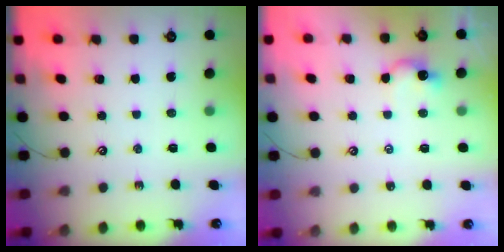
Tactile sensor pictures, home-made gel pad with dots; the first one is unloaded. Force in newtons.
{"total": 2.1, "press": 2.1, "slide": 0.5}